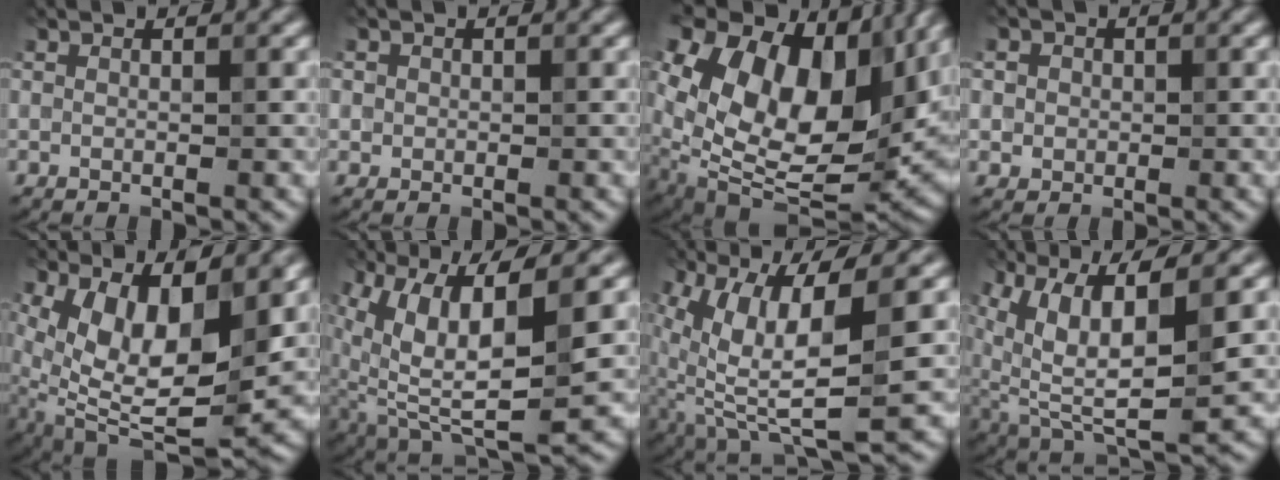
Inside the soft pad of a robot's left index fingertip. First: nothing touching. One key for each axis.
{"total": 0.6, "fx": -0.1, "fy": 0.3, "fz": -0.4, "tx": 0.007, "ty": -0.003, "tz": 0.006}
{"total": 18.6, "fx": 4.8, "fy": 11.4, "fz": 13.8, "tx": -0.257, "ty": 0.012, "tz": 0.122}
{"total": 1.2, "fx": -0.1, "fy": 1.2, "fz": -0.2, "tx": 0.013, "ty": -0.001, "tz": 0.008}
{"total": 10.0, "fx": 2.4, "fy": 4.5, "fz": 8.6, "tx": -0.172, "ty": -0.018, "tz": 0.053}
{"total": 10.0, "fx": 2.0, "fy": 3.9, "fz": 9.0, "tx": -0.180, "ty": -0.020, "tz": 0.054}
{"total": 8.8, "fx": 0.3, "fy": 3.1, "fz": 8.2, "tx": -0.175, "ty": -0.025, "tz": 0.025}
{"total": 9.2, "fx": 2.8, "fy": 3.6, "fz": 8.0, "tx": -0.165, "ty": -0.013, "tz": 0.067}